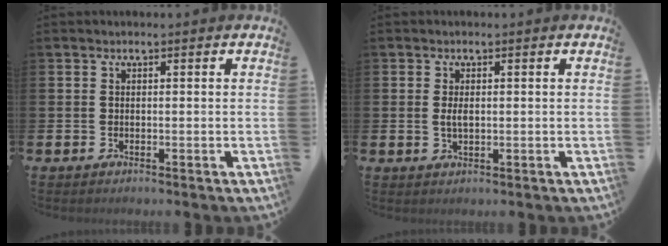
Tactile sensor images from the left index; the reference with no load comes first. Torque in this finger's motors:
{"motor_torque": [0.69, -0.01, 0.05, 0.07]}